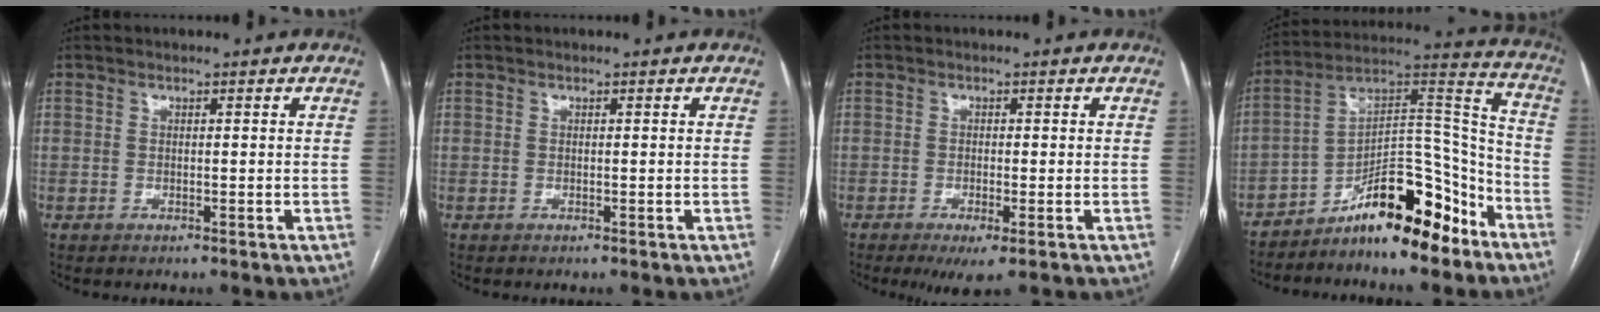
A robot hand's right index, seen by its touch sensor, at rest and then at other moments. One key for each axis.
{"total": 0.0}
{"total": 3.7, "fx": -1.9, "fy": 0.6, "fz": 3.1, "tx": -0.051, "ty": -0.010, "tz": -0.028}
{"total": 15.5, "fx": -10.8, "fy": 4.0, "fz": 10.3, "tx": -0.160, "ty": 0.044, "tz": -0.177}